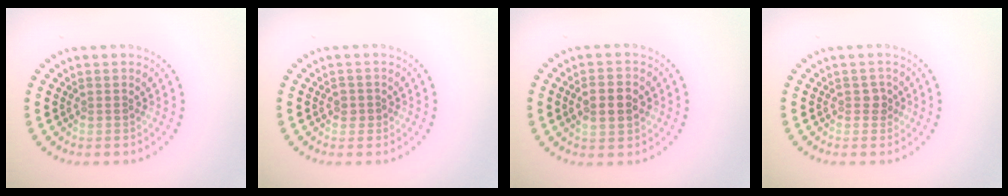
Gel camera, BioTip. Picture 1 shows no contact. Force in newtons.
{"total": 0.9, "press": 0.9, "slide": 0.2}
{"total": 3.0, "press": 3.0, "slide": 0.1}
{"total": 1.1, "press": 1.0, "slide": 0.5}